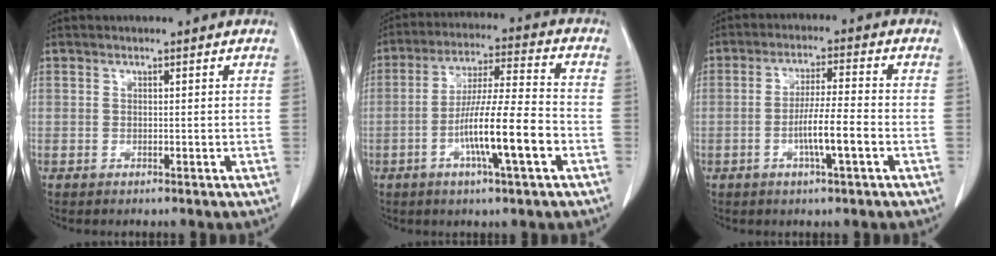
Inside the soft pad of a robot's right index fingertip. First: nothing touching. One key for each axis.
{"total": 12.4, "fx": -4.3, "fy": 0.5, "fz": 11.6, "tx": -0.209, "ty": 0.000, "tz": -0.075}
{"total": 6.6, "fx": -2.2, "fy": 0.0, "fz": 6.3, "tx": -0.117, "ty": 0.001, "tz": -0.039}